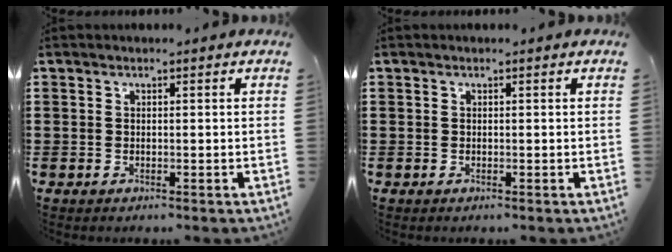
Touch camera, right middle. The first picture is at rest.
{"total": 0.0}